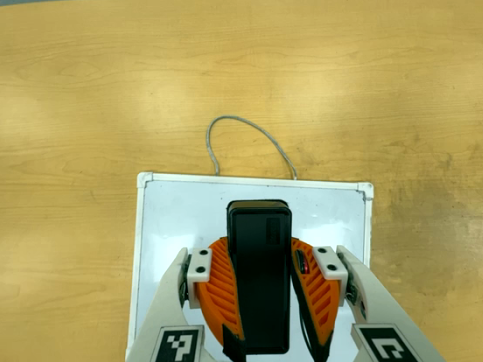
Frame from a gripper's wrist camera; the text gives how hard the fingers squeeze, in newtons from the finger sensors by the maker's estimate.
{"total": 10.4, "left": 8.4, "right": 12.5}